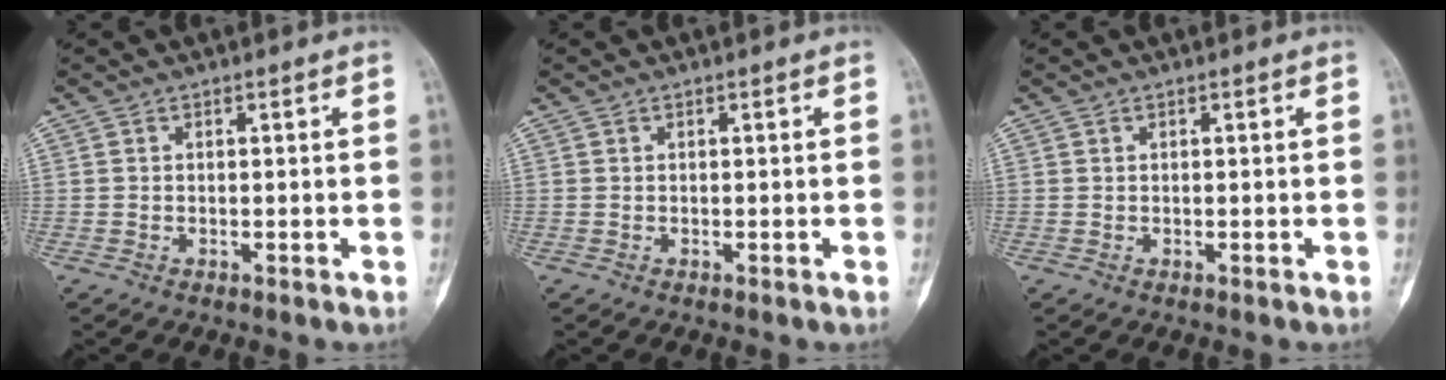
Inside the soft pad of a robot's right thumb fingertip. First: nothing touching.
{"total": 0.0}
{"total": 0.0}